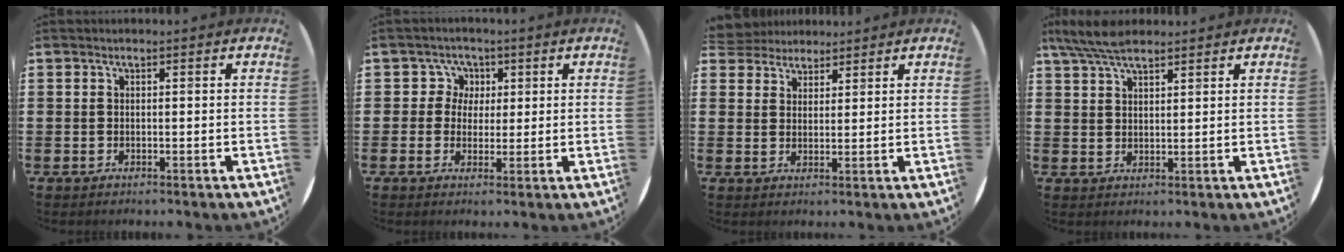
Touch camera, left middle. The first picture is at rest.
{"total": 3.2, "force": [1.1, 2.9, 0.4], "torque": [-0.012, 0.009, 0.016]}
{"total": 3.4, "force": [3.2, 1.2, -0.4], "torque": [-0.003, -0.001, 0.062]}
{"total": 5.4, "force": [4.5, 1.6, 2.6], "torque": [-0.061, -0.002, 0.082]}